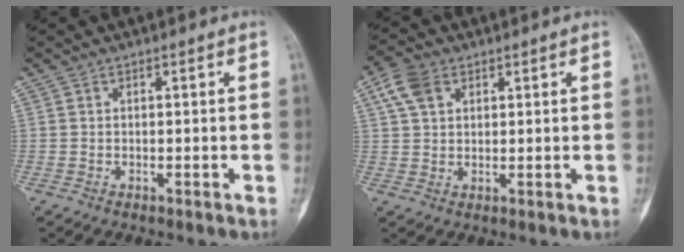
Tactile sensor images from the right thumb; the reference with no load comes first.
{"total": 4.9, "force": [2.6, 2.6, 3.2], "torque": [-0.064, 0.003, 0.050]}